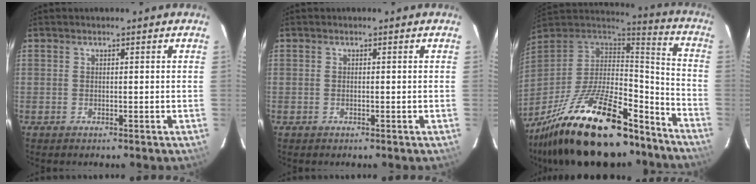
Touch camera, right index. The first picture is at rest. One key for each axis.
{"total": 0.0}
{"total": 32.3, "fx": -22.6, "fy": 11.6, "fz": 20.0, "tx": -0.367, "ty": -0.021, "tz": -0.344}